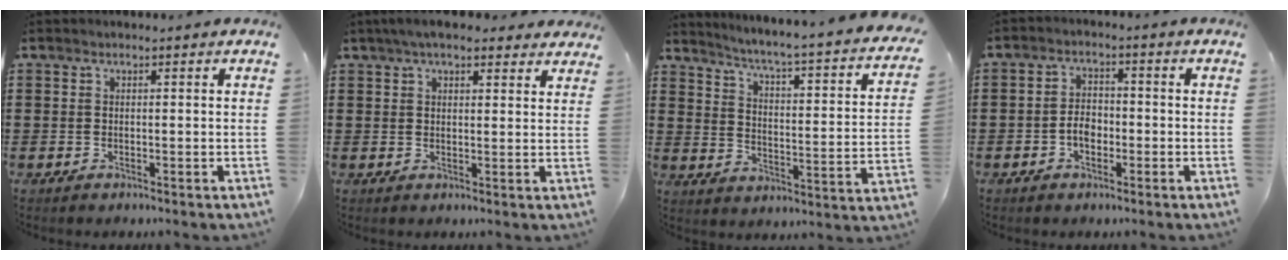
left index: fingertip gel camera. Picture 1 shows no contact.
{"total": 5.1, "force": [4.2, 1.3, 2.6], "torque": [-0.061, 0.001, 0.077]}
{"total": 3.3, "force": [2.5, -0.7, 2.0], "torque": [-0.057, -0.040, 0.025]}
{"total": 3.2, "force": [-1.1, 2.0, 2.1], "torque": [-0.050, 0.003, -0.025]}